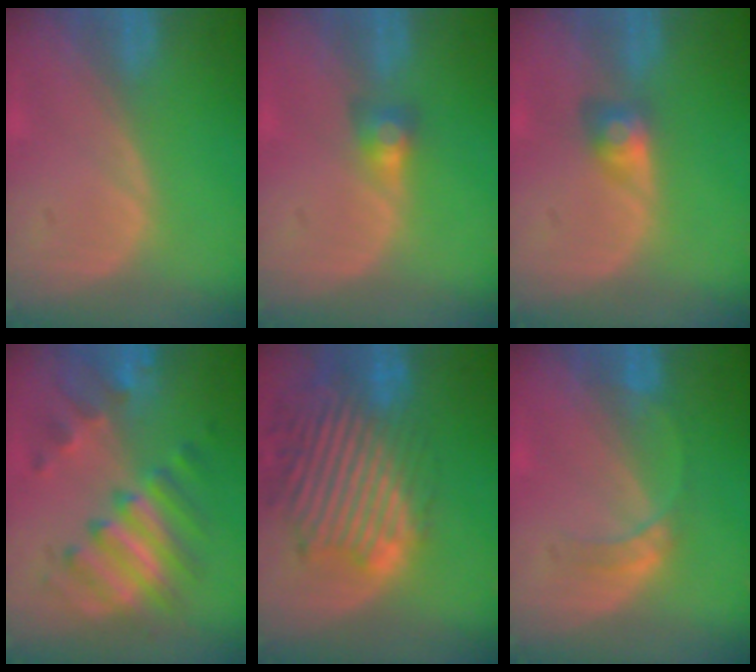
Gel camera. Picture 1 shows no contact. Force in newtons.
{"total": 3.0, "press": 2.5, "slide": 1.6}
{"total": 3.1, "press": 2.7, "slide": 1.4}
{"total": 8.4, "press": 8.4, "slide": 0.3}
{"total": 13.7, "press": 11.7, "slide": 7.2}
{"total": 3.0, "press": 3.0, "slide": 0.3}